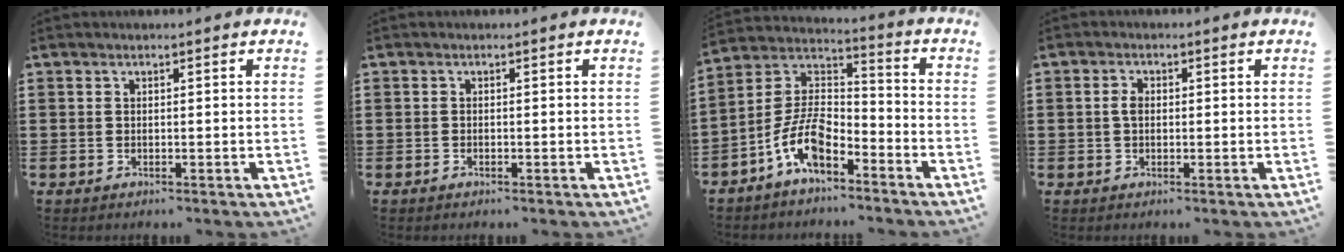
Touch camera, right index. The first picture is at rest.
{"total": 0.0}
{"total": 9.3, "force": [-5.6, 4.1, 6.2], "torque": [-0.147, -0.005, -0.112]}
{"total": 1.9, "force": [0.2, 1.2, 1.5], "torque": [-0.031, 0.007, 0.002]}